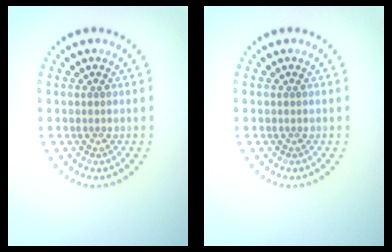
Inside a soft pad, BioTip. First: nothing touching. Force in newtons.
{"total": 0.0}